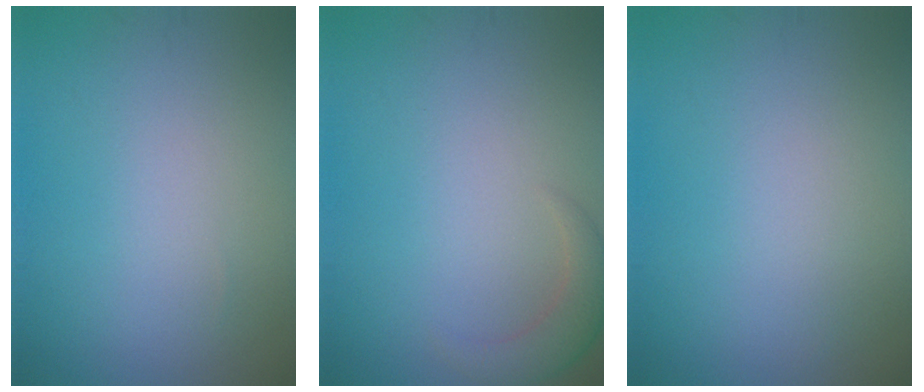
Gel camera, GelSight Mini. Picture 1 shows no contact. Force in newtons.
{"total": 2.2, "press": 2.2, "slide": 0.2}
{"total": 0.0}